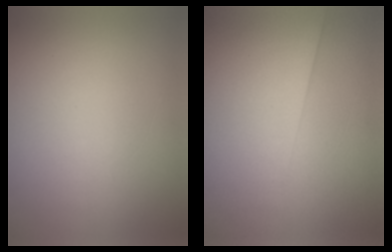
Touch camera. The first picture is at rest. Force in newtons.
{"total": 1.4}